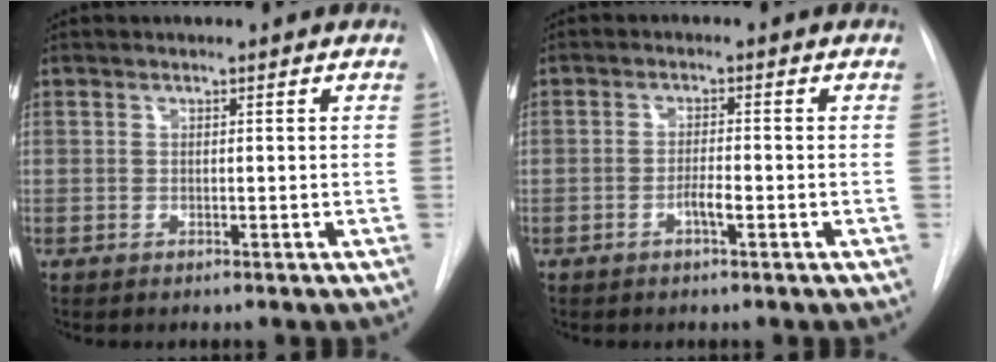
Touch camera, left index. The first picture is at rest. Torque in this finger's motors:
{"motor_torque": [0.48, 0.12, 0.08, 0.01]}